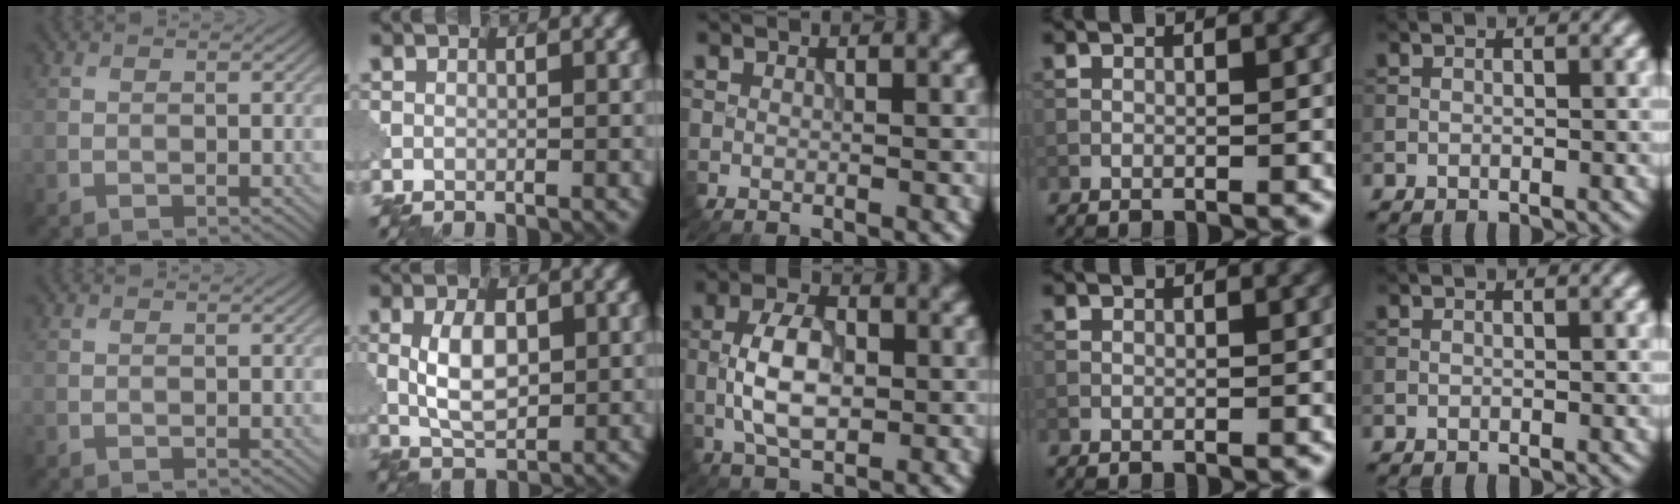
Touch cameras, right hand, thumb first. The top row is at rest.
{"index": {"total": 4.7, "force": [0.3, 2.5, 4.0], "torque": [-0.083, 0.003, 0.008]}, "middle": {"total": 5.6, "force": [-0.5, 3.0, 4.7], "torque": [-0.094, 0.004, -0.015]}}